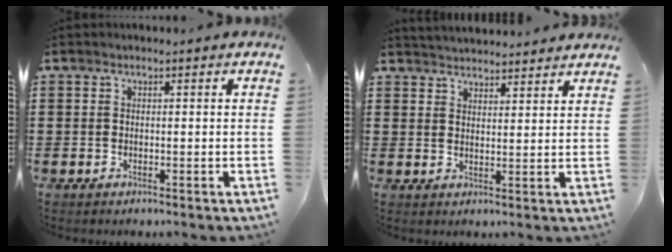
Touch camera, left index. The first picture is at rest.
{"total": 3.1, "force": [3.1, -0.2, -0.2], "torque": [-0.005, -0.010, 0.058]}